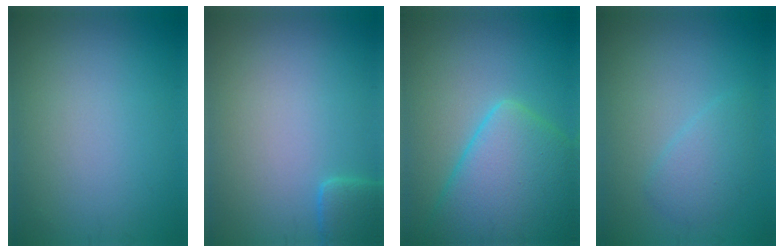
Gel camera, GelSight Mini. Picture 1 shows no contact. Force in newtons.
{"total": 2.0, "press": 2.0, "slide": 0.3}
{"total": 9.3, "press": 9.3, "slide": 0.4}
{"total": 2.3, "press": 2.3, "slide": 0.2}